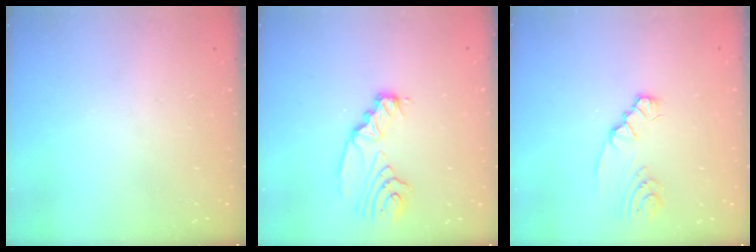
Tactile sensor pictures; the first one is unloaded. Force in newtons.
{"total": 8.9, "press": 8.8, "slide": 1.1}
{"total": 3.3, "press": 3.3, "slide": 0.2}